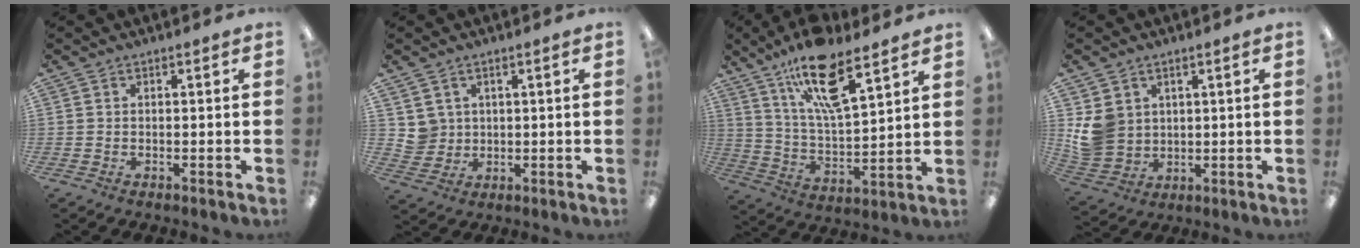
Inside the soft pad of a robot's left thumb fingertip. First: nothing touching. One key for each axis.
{"total": 4.2, "fx": 2.3, "fy": 3.6, "fz": -0.1, "tx": -0.009, "ty": -0.003, "tz": 0.042}
{"total": 17.5, "fx": 11.4, "fy": 5.6, "fz": 12.1, "tx": -0.214, "ty": -0.048, "tz": 0.191}
{"total": 7.6, "fx": 2.5, "fy": 6.8, "fz": 2.2, "tx": -0.050, "ty": -0.002, "tz": 0.057}